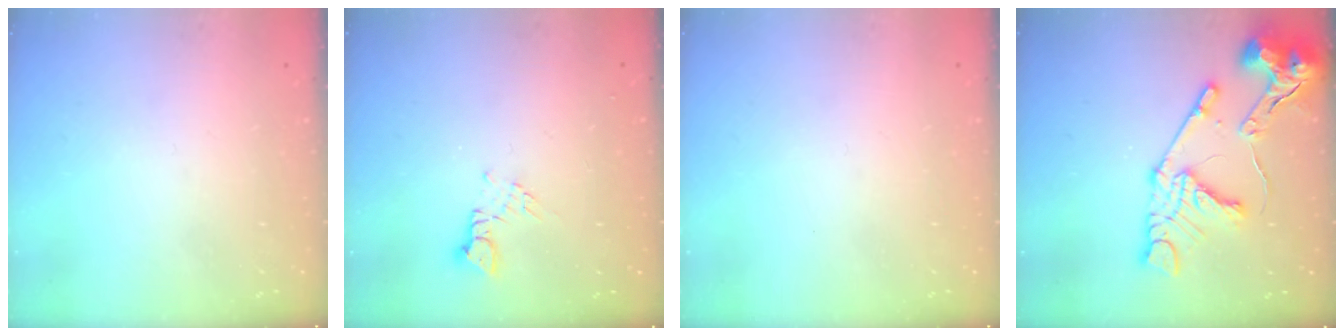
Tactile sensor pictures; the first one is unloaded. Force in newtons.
{"total": 2.5, "press": 2.5, "slide": 0.3}
{"total": 0.0}
{"total": 16.7, "press": 16.6, "slide": 1.9}